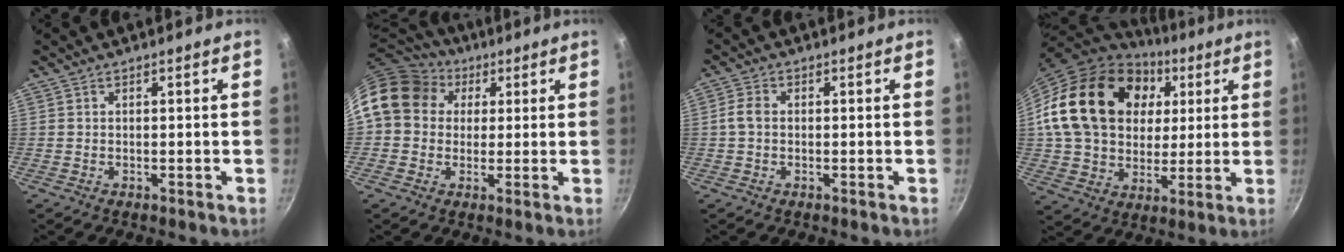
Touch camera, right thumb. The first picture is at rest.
{"total": 14.9, "force": [4.0, 12.4, 7.2], "torque": [-0.112, 0.027, 0.056]}
{"total": 2.8, "force": [-0.1, 2.0, 2.0], "torque": [-0.042, 0.012, -0.006]}
{"total": 25.2, "force": [6.3, 19.2, 15.1], "torque": [-0.244, 0.014, 0.112]}